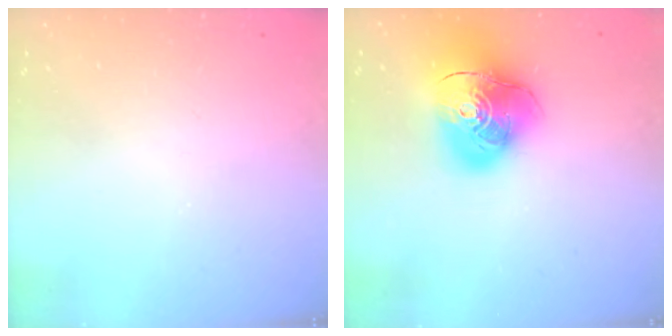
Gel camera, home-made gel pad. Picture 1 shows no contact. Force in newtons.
{"total": 18.0, "press": 17.8, "slide": 2.4}